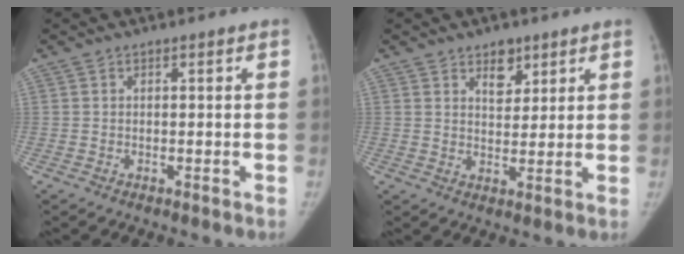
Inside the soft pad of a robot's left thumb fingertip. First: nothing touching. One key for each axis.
{"total": 4.9, "fx": 2.9, "fy": 3.0, "fz": 2.4, "tx": -0.009, "ty": -0.018, "tz": 0.047}